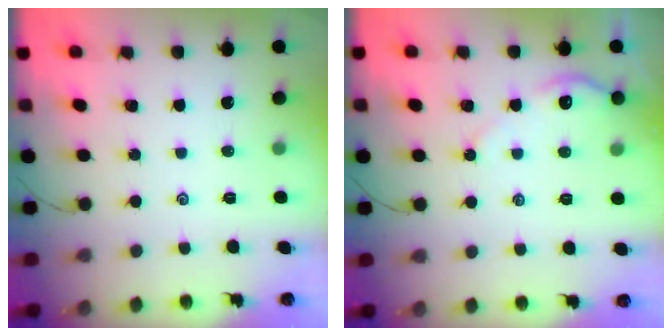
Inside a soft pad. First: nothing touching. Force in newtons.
{"total": 5.3, "press": 5.2, "slide": 0.5}